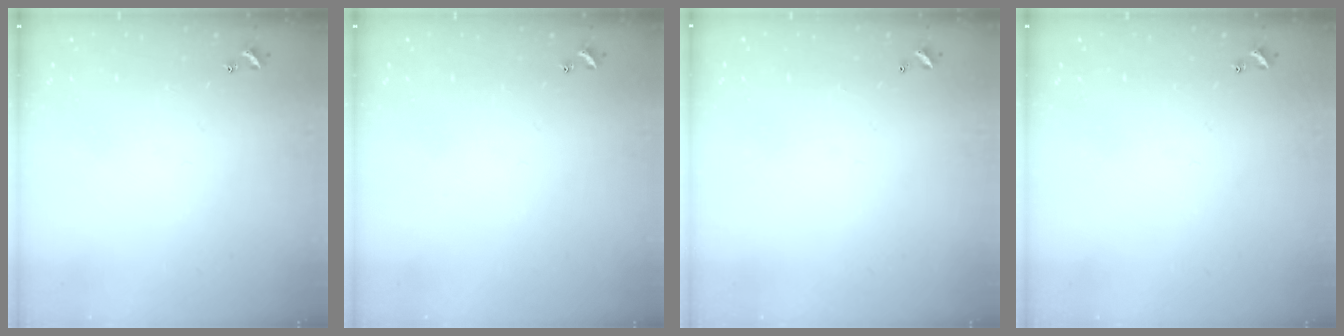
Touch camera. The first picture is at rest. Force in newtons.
{"total": 0.0}
{"total": 2.8, "press": 2.8, "slide": 0.1}
{"total": 0.0}